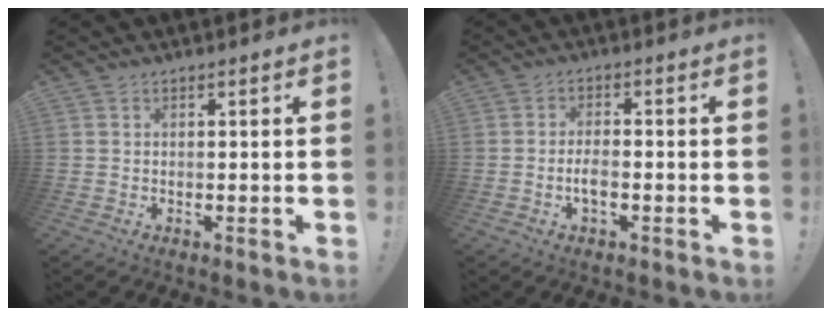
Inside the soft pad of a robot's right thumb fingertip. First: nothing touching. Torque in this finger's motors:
{"motor_torque": [-0.09, -0.35, 0.11, 0.08, 0.00]}